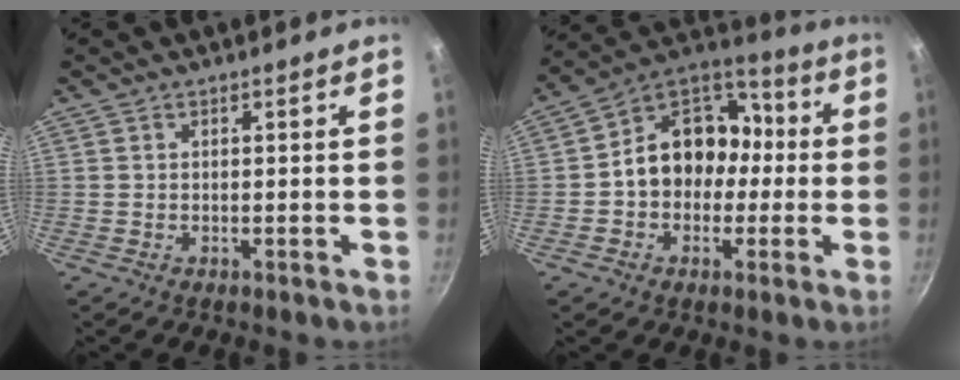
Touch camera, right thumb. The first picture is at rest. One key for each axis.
{"total": 15.6, "fx": -0.6, "fy": 11.8, "fz": 10.2, "tx": -0.116, "ty": 0.044, "tz": -0.021}